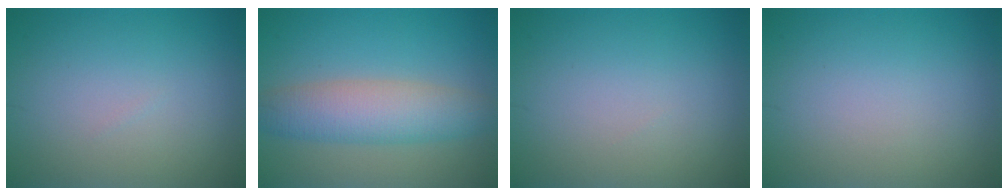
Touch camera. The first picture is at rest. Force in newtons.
{"total": 5.5, "press": 5.5, "slide": 0.2}
{"total": 0.0}
{"total": 0.0}